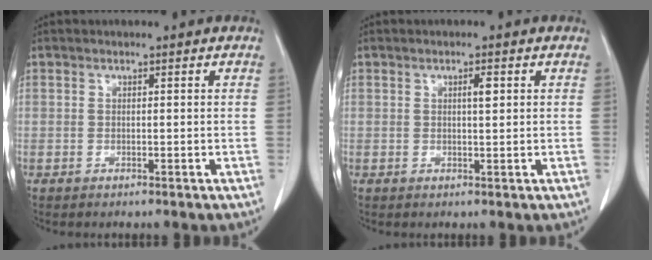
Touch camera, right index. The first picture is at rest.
{"total": 1.5, "force": [0.5, 0.2, 1.4], "torque": [-0.023, 0.001, 0.007]}